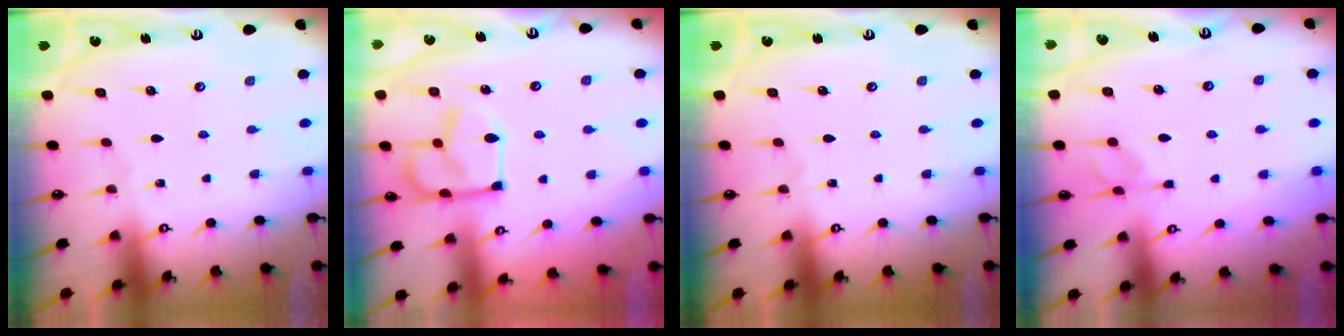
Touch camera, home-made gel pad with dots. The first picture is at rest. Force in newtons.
{"total": 9.1, "press": 9.1, "slide": 0.2}
{"total": 0.0}
{"total": 2.1, "press": 2.0, "slide": 0.8}